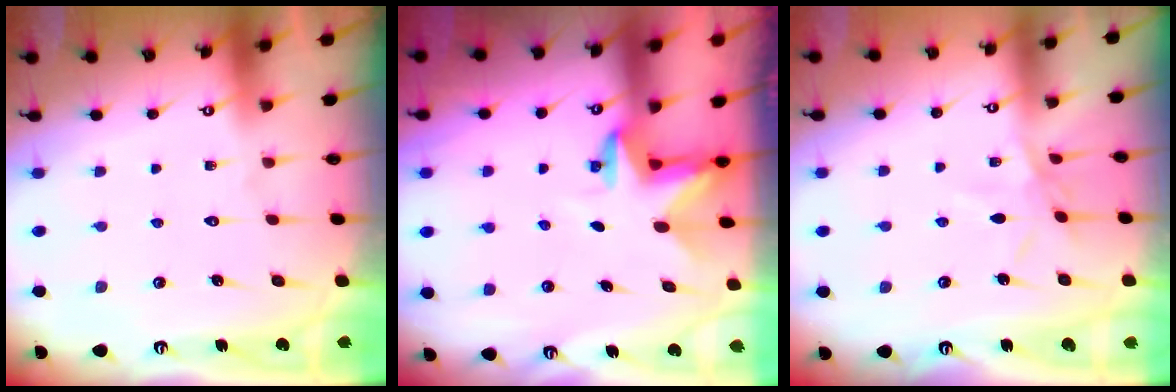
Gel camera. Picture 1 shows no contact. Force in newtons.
{"total": 3.1, "press": 3.1, "slide": 0.1}
{"total": 5.1, "press": 5.0, "slide": 0.7}